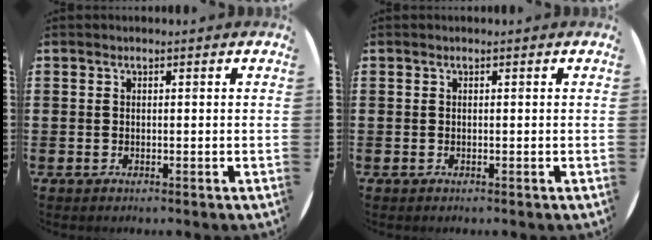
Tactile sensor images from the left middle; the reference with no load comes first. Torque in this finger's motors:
{"motor_torque": [0.48, -0.45, 0.00, 0.00]}